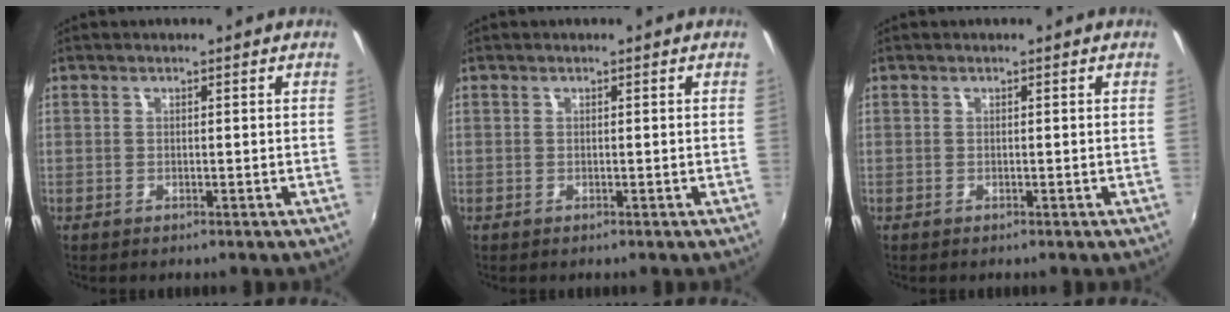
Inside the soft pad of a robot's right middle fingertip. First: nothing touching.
{"total": 0.0}
{"total": 0.0}